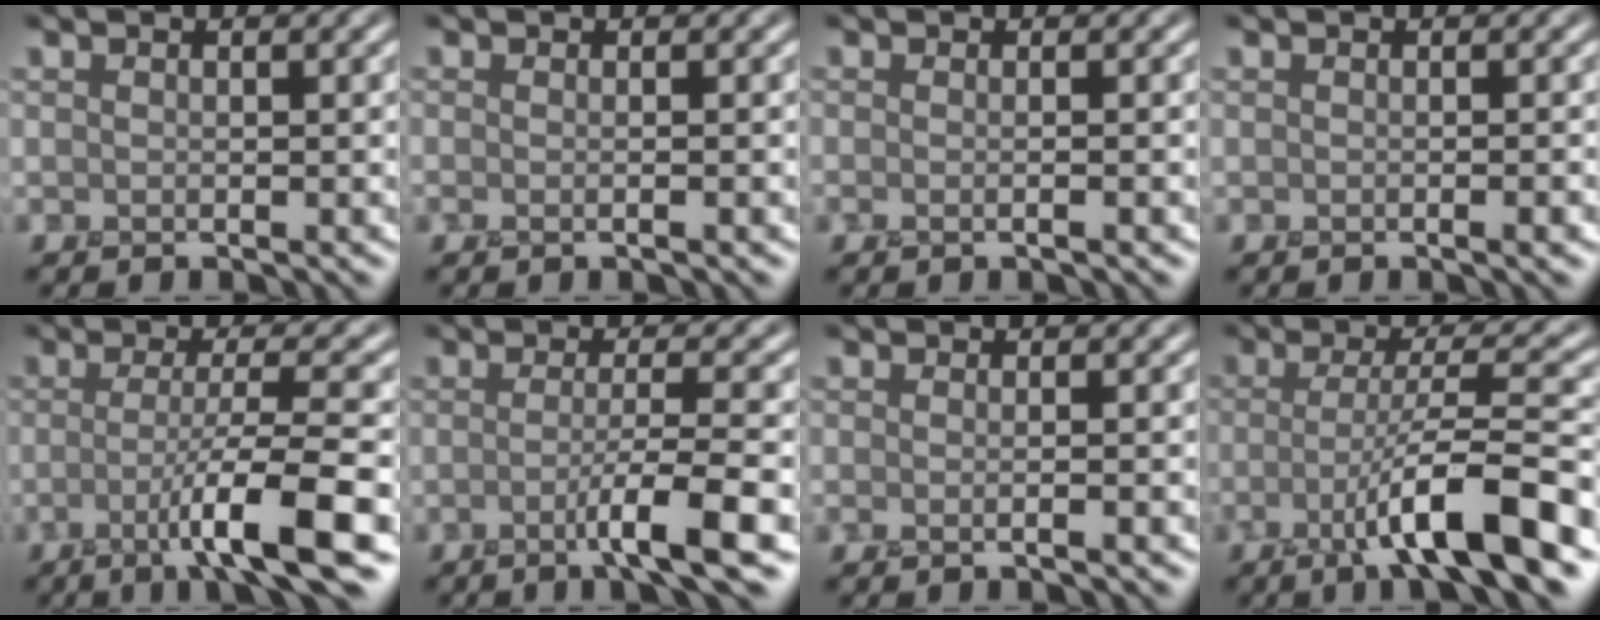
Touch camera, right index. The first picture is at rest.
{"total": 0.8, "force": [-0.1, 0.2, 0.8], "torque": [-0.008, -0.006, -0.008]}
{"total": 1.1, "force": [-0.2, 0.3, 1.0], "torque": [-0.007, -0.005, -0.011]}
{"total": 0.9, "force": [-0.4, 0.1, 0.8], "torque": [-0.011, -0.003, -0.006]}
{"total": 7.3, "force": [-2.5, 0.7, 6.9], "torque": [-0.106, -0.002, -0.051]}
{"total": 4.8, "force": [-1.8, 0.4, 4.4], "torque": [-0.068, -0.003, -0.040]}
{"total": 1.4, "force": [-0.2, 0.5, 1.3], "torque": [-0.006, -0.007, -0.013]}
{"total": 8.3, "force": [-3.3, 1.2, 7.6], "torque": [-0.120, 0.006, -0.065]}